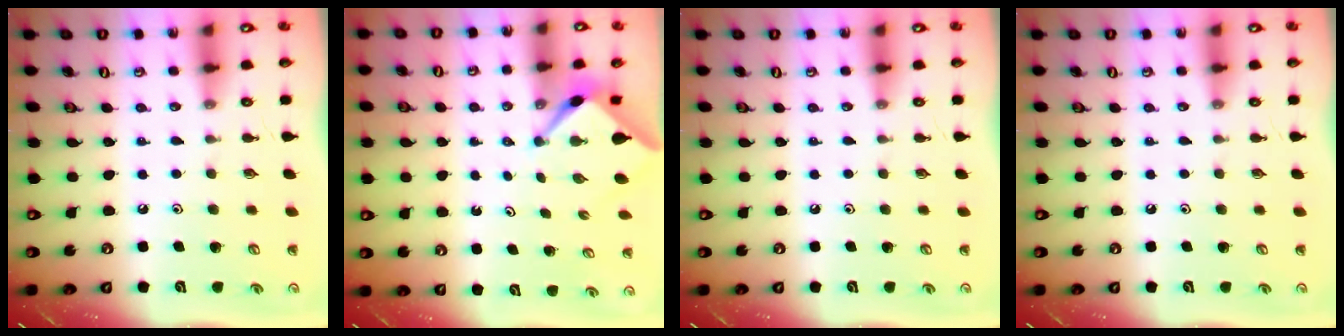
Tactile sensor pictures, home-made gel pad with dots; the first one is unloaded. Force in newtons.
{"total": 2.6, "press": 2.6, "slide": 0.3}
{"total": 0.0}
{"total": 0.0}